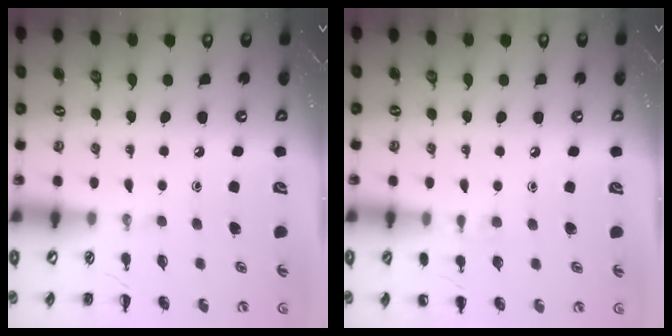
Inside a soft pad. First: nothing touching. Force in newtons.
{"total": 5.0, "press": 4.8, "slide": 1.6}